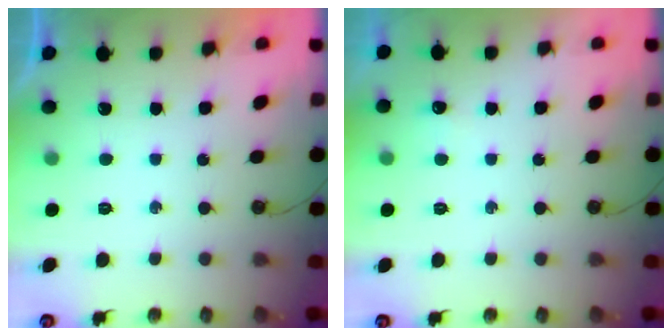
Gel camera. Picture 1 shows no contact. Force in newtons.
{"total": 2.8, "press": 2.7, "slide": 0.4}